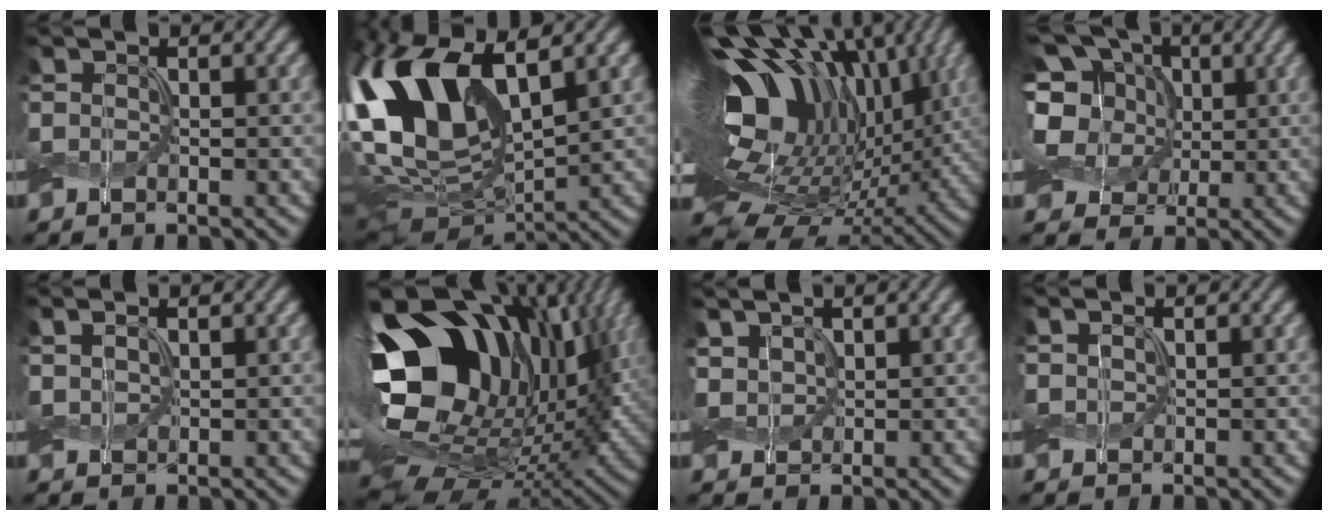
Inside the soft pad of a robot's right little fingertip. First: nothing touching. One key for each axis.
{"total": 15.9, "fx": 4.3, "fy": 8.2, "fz": 12.9, "tx": -0.290, "ty": 0.016, "tz": 0.076}
{"total": 20.2, "fx": 3.8, "fy": 11.9, "fz": 15.8, "tx": -0.286, "ty": 0.013, "tz": 0.089}
{"total": 8.7, "fx": 0.5, "fy": 7.1, "fz": 4.9, "tx": -0.116, "ty": 0.019, "tz": -0.004}
{"total": 1.3, "fx": 0.7, "fy": 0.7, "fz": 0.8, "tx": -0.020, "ty": 0.002, "tz": 0.015}
{"total": 19.5, "fx": 3.6, "fy": 13.0, "fz": 14.1, "tx": -0.255, "ty": -0.002, "tz": 0.083}
{"total": 2.6, "fx": 1.5, "fy": 1.6, "fz": 1.3, "tx": -0.038, "ty": 0.010, "tz": 0.027}
{"total": 0.6, "fx": 0.4, "fy": 0.4, "fz": 0.3, "tx": -0.008, "ty": 0.002, "tz": 0.009}